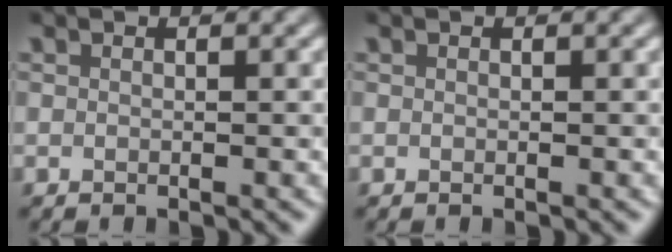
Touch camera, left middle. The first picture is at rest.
{"total": 0.0}